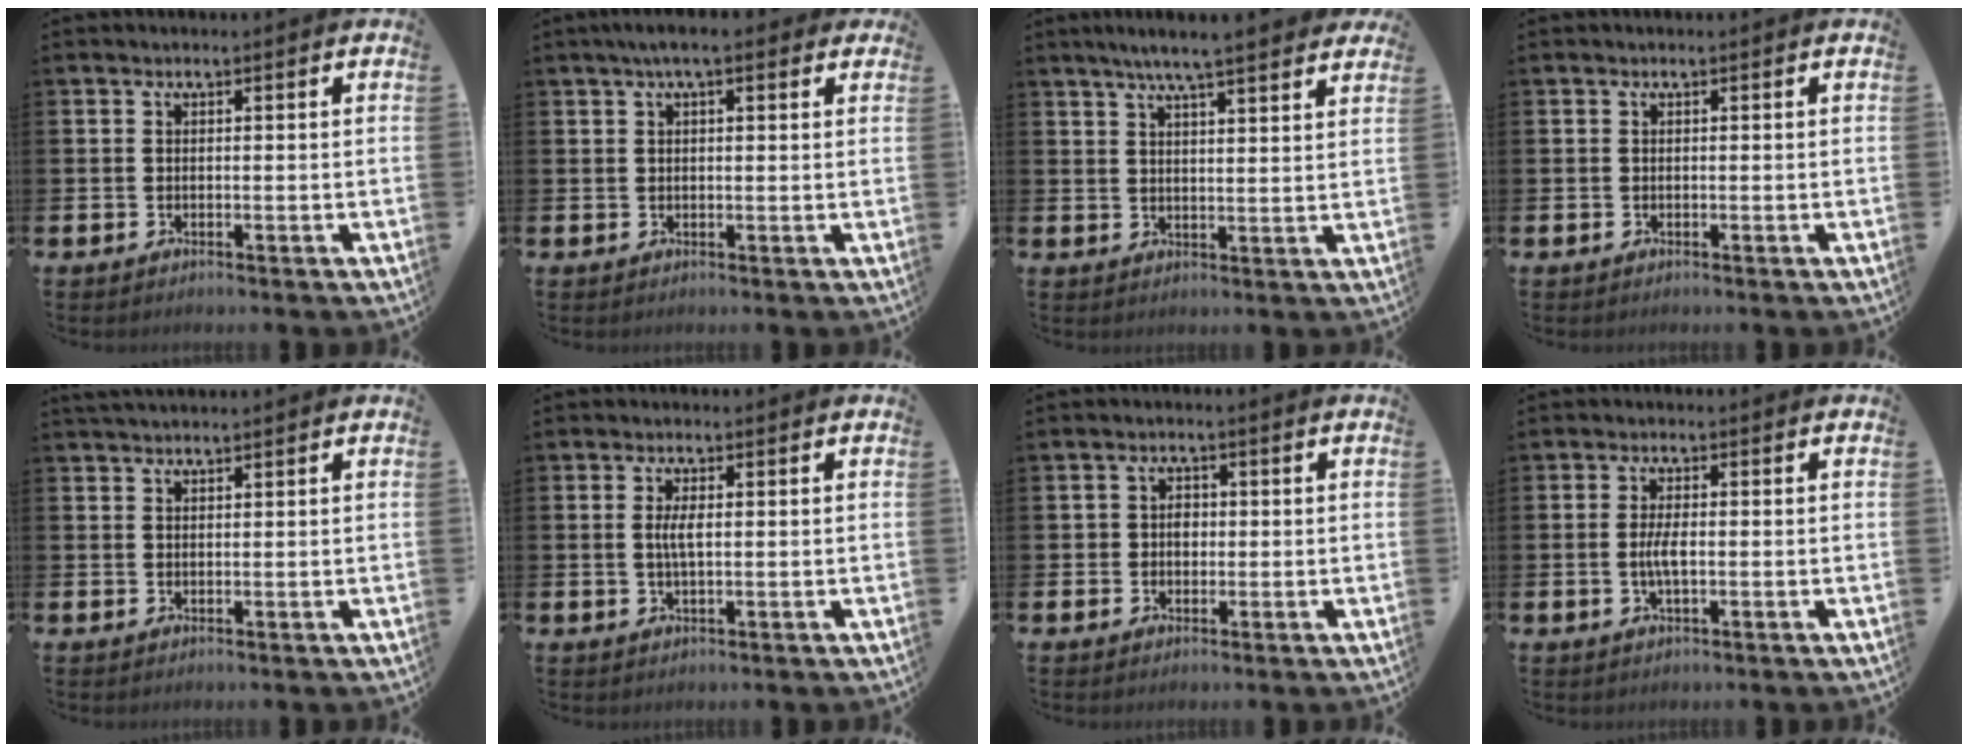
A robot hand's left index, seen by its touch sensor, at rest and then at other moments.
{"total": 3.5, "force": [2.3, 1.0, 2.5], "torque": [-0.043, 0.003, 0.038]}
{"total": 6.0, "force": [5.5, 0.1, 2.4], "torque": [-0.051, -0.022, 0.095]}
{"total": 0.0}
{"total": 1.6, "force": [1.6, 0.2, 0.2], "torque": [0.000, -0.003, 0.028]}
{"total": 2.4, "force": [0.3, 0.8, 2.2], "torque": [-0.045, 0.004, 0.004]}
{"total": 1.9, "force": [0.0, 1.7, 1.0], "torque": [0.002, 0.000, -0.007]}
{"total": 2.7, "force": [-0.3, 0.8, 2.6], "torque": [-0.046, -0.006, -0.009]}